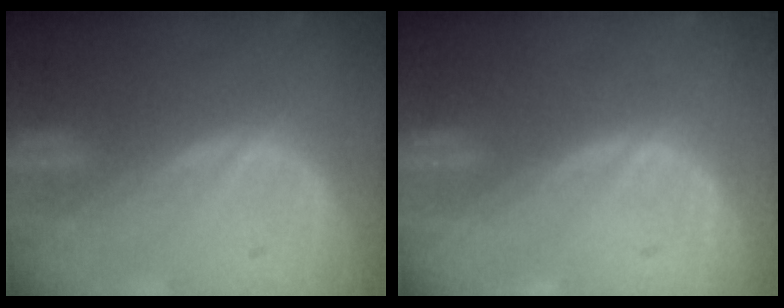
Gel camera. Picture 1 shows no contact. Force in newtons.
{"total": 0.0}